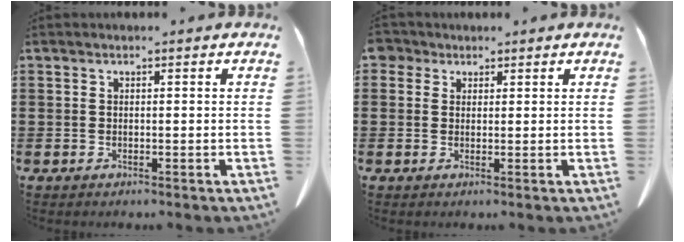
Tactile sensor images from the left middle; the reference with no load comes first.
{"total": 2.2, "force": [1.4, 1.6, 0.5], "torque": [-0.018, 0.008, 0.026]}